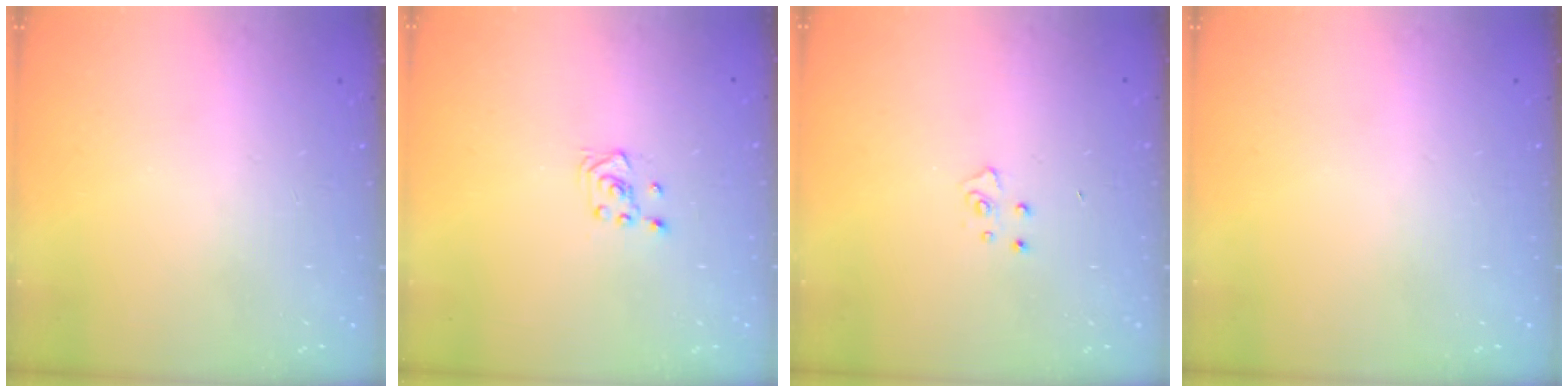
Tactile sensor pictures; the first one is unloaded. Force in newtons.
{"total": 3.1, "press": 3.0, "slide": 0.8}
{"total": 4.4, "press": 4.4, "slide": 0.3}
{"total": 0.0}